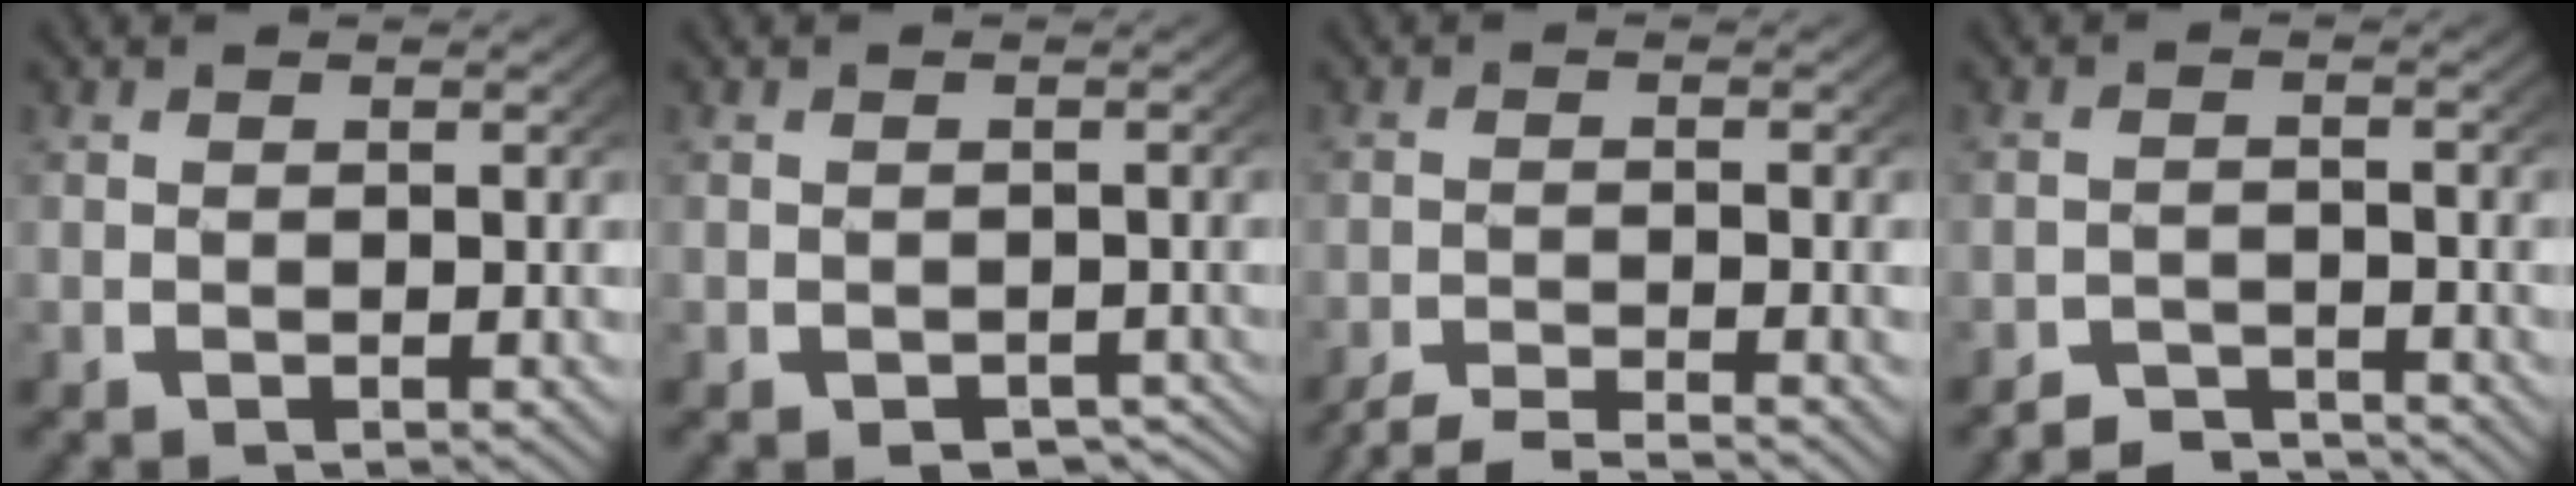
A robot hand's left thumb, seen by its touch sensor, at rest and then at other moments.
{"total": 2.9, "force": [-2.3, 1.4, 1.1], "torque": [-0.008, -0.013, -0.030]}
{"total": 4.3, "force": [-3.9, 1.0, 1.5], "torque": [-0.023, -0.011, -0.065]}
{"total": 2.9, "force": [-2.8, 0.6, 0.4], "torque": [-0.004, -0.009, -0.056]}